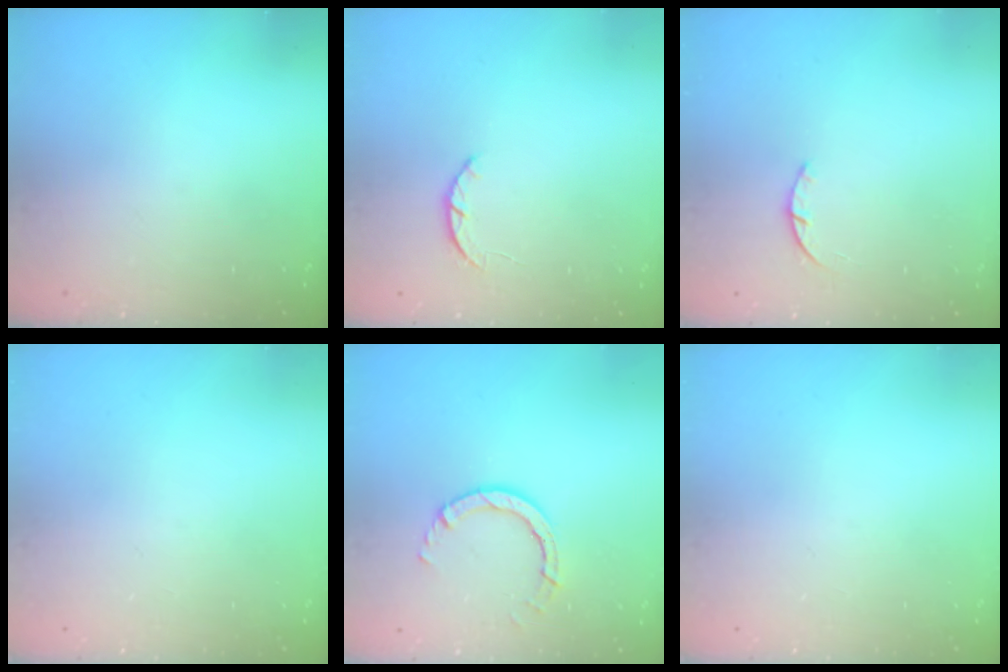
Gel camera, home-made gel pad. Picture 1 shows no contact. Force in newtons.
{"total": 2.5, "press": 2.5, "slide": 0.5}
{"total": 1.4, "press": 1.4, "slide": 0.3}
{"total": 0.0}
{"total": 4.7, "press": 4.7, "slide": 0.3}
{"total": 0.0}